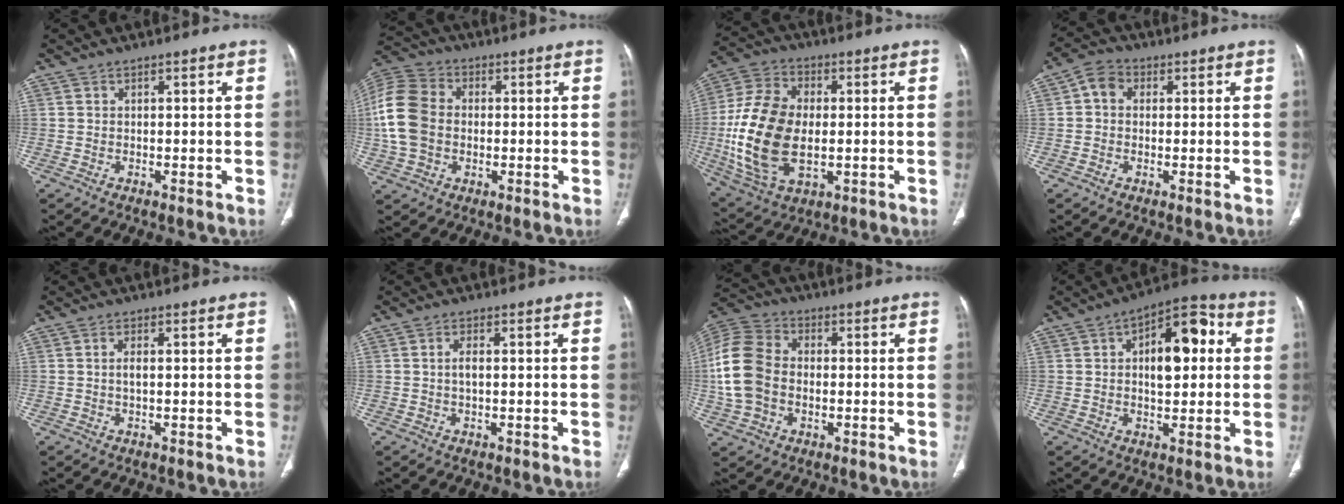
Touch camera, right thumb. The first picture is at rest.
{"total": 13.2, "force": [0.0, 10.0, 8.6], "torque": [-0.176, 0.024, -0.007]}
{"total": 19.7, "force": [-1.3, 11.7, 15.8], "torque": [-0.324, 0.001, -0.016]}
{"total": 4.5, "force": [0.7, 3.7, 2.5], "torque": [-0.028, 0.013, 0.001]}
{"total": 1.7, "force": [0.1, 0.6, 1.6], "torque": [-0.036, 0.000, 0.000]}
{"total": 2.2, "force": [0.1, 0.9, 2.0], "torque": [-0.042, 0.001, -0.001]}
{"total": 14.1, "force": [-0.6, 10.4, 9.5], "torque": [-0.192, 0.026, -0.016]}
{"total": 13.2, "force": [2.5, 6.8, 11.0], "torque": [-0.128, 0.022, 0.029]}